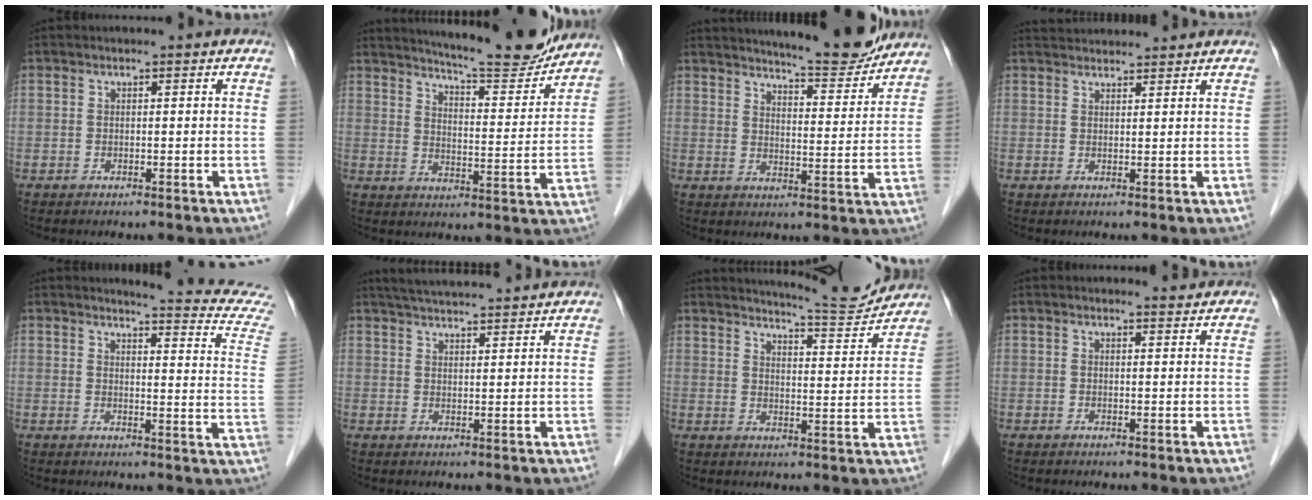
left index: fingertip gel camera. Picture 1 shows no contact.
{"total": 15.4, "force": [14.4, 1.1, 5.5], "torque": [-0.086, -0.027, 0.194]}
{"total": 11.8, "force": [11.1, 0.9, 4.0], "torque": [-0.059, -0.014, 0.149]}
{"total": 6.5, "force": [6.4, 0.7, 1.1], "torque": [-0.019, 0.037, 0.089]}
{"total": 13.9, "force": [13.6, -0.7, 2.8], "torque": [-0.021, -0.102, 0.126]}
{"total": 12.8, "force": [11.9, 0.8, 4.8], "torque": [-0.085, 0.031, 0.167]}
{"total": 10.6, "force": [10.4, -0.1, 1.9], "torque": [-0.032, -0.013, 0.139]}
{"total": 1.7, "force": [1.7, 0.1, 0.0], "torque": [-0.009, -0.006, 0.021]}